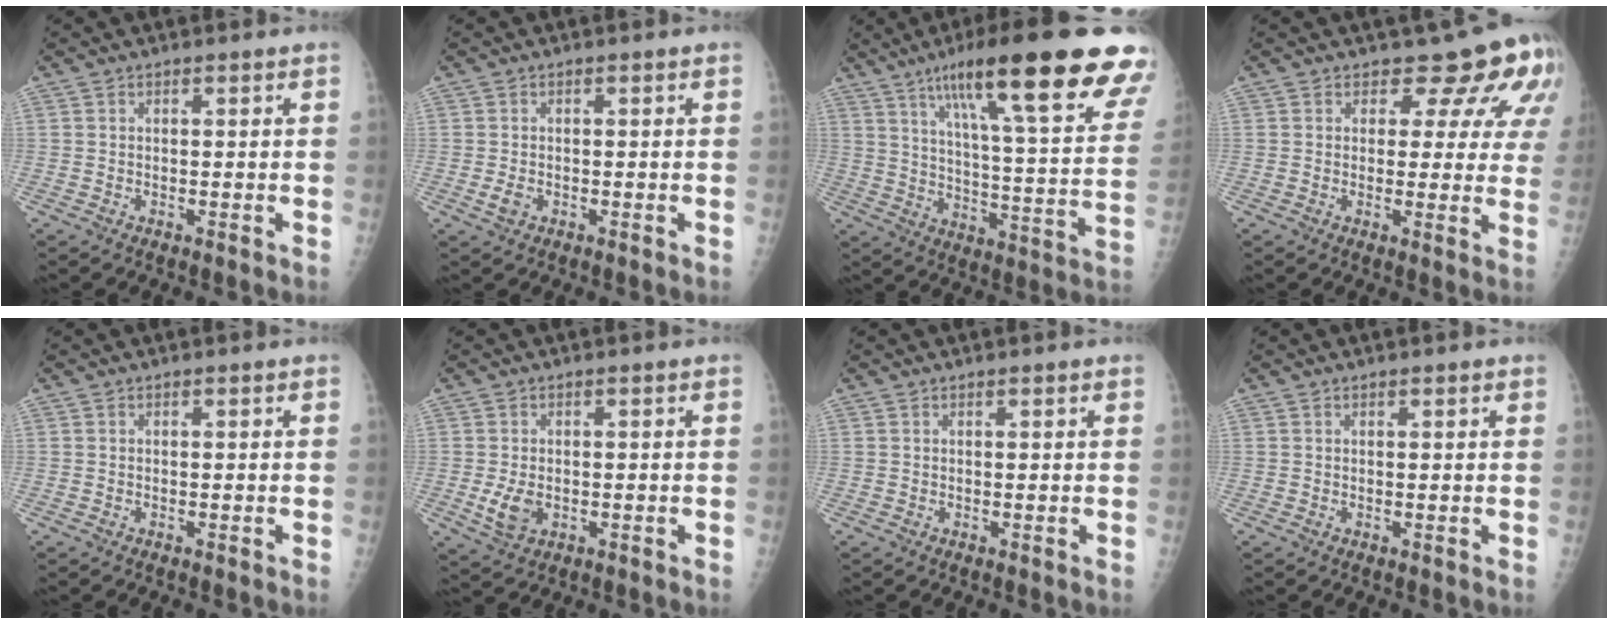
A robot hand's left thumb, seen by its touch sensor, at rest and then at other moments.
{"total": 1.8, "force": [-0.5, 1.2, 1.2], "torque": [-0.024, -0.002, -0.009]}
{"total": 28.4, "force": [17.3, 4.7, 22.0], "torque": [-0.306, -0.039, 0.250]}
{"total": 9.0, "force": [6.9, 4.5, 3.8], "torque": [0.000, -0.038, 0.059]}
{"total": 0.0}
{"total": 4.3, "force": [-0.7, 2.8, 3.1], "torque": [-0.060, -0.008, -0.007]}
{"total": 0.7, "force": [0.5, 0.2, 0.4], "torque": [-0.006, -0.001, 0.006]}
{"total": 1.0, "force": [0.7, 0.3, 0.6], "torque": [-0.008, -0.002, 0.008]}